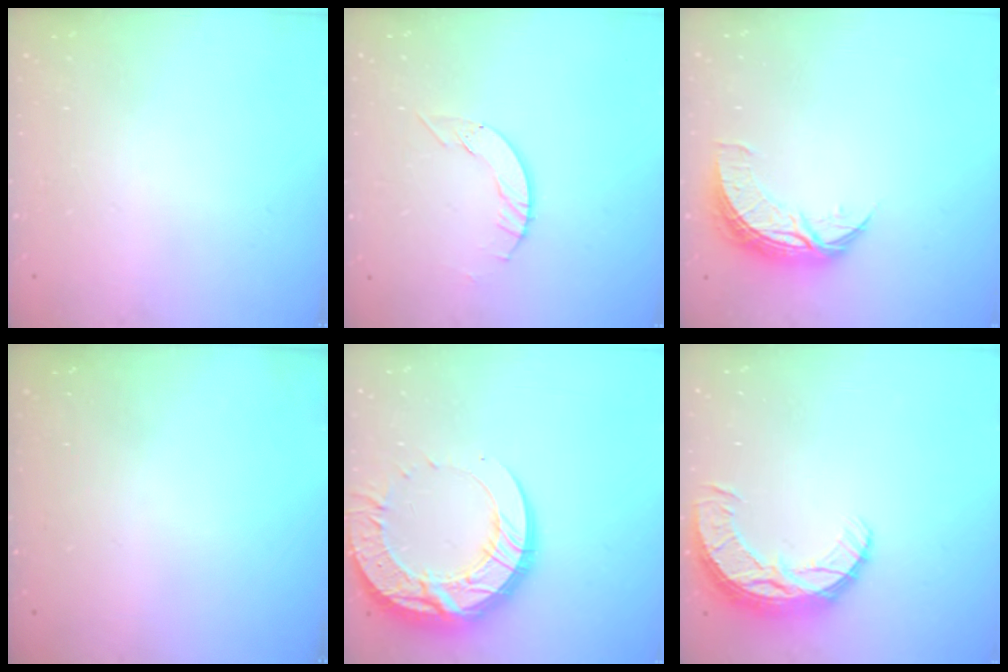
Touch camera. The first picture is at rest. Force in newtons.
{"total": 4.4, "press": 4.4, "slide": 0.2}
{"total": 8.8, "press": 8.8, "slide": 0.5}
{"total": 0.0}
{"total": 22.2, "press": 22.1, "slide": 1.8}
{"total": 10.2, "press": 10.2, "slide": 0.8}